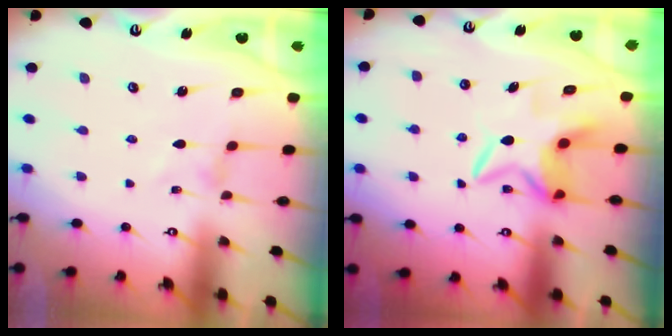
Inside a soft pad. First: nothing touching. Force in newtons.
{"total": 6.2, "press": 6.2, "slide": 1.1}